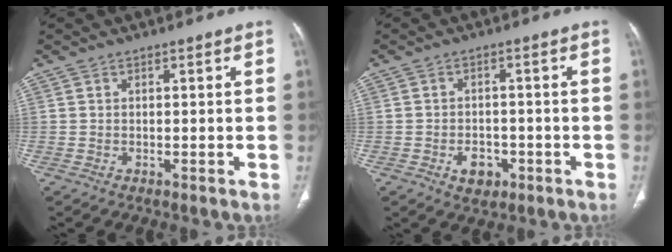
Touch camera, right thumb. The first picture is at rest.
{"total": 4.4, "force": [-1.8, 3.2, 2.4], "torque": [-0.023, 0.011, -0.023]}